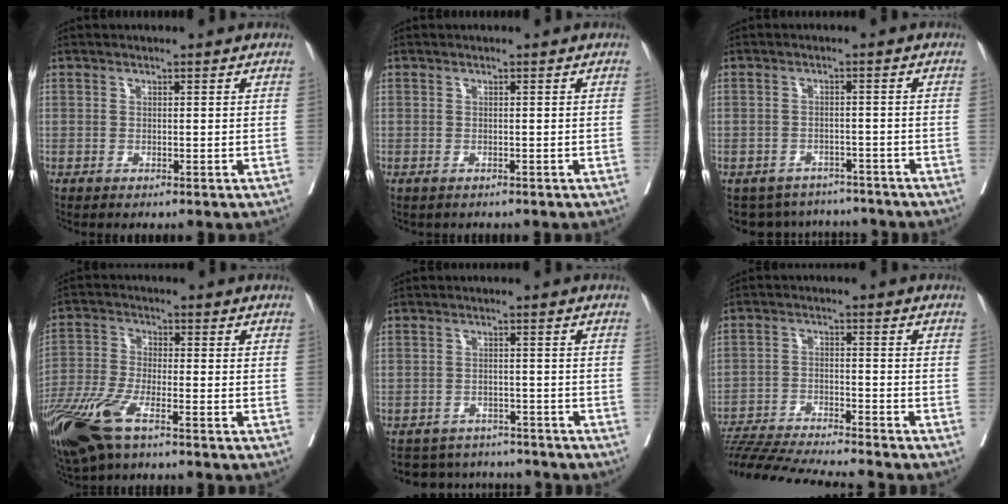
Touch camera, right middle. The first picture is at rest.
{"total": 1.0, "force": [-0.8, 0.5, 0.3], "torque": [-0.007, -0.002, -0.011]}
{"total": 7.7, "force": [-7.1, 2.9, 0.0], "torque": [0.007, 0.018, -0.091]}
{"total": 12.0, "force": [-7.7, 3.3, 8.7], "torque": [-0.188, -0.026, -0.150]}
{"total": 8.2, "force": [-7.9, 2.2, 0.3], "torque": [0.000, 0.014, -0.106]}
{"total": 13.9, "force": [-13.0, -1.3, 4.8], "torque": [-0.058, -0.016, -0.217]}